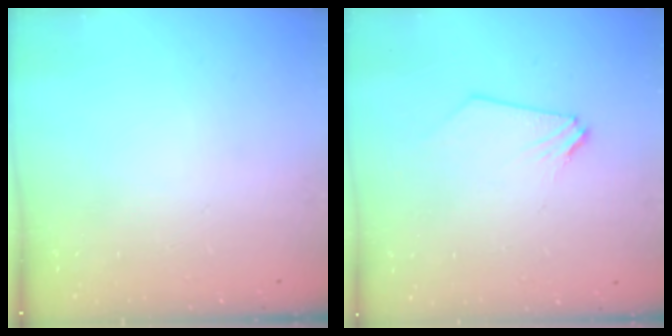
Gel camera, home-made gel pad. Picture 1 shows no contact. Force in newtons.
{"total": 0.0}